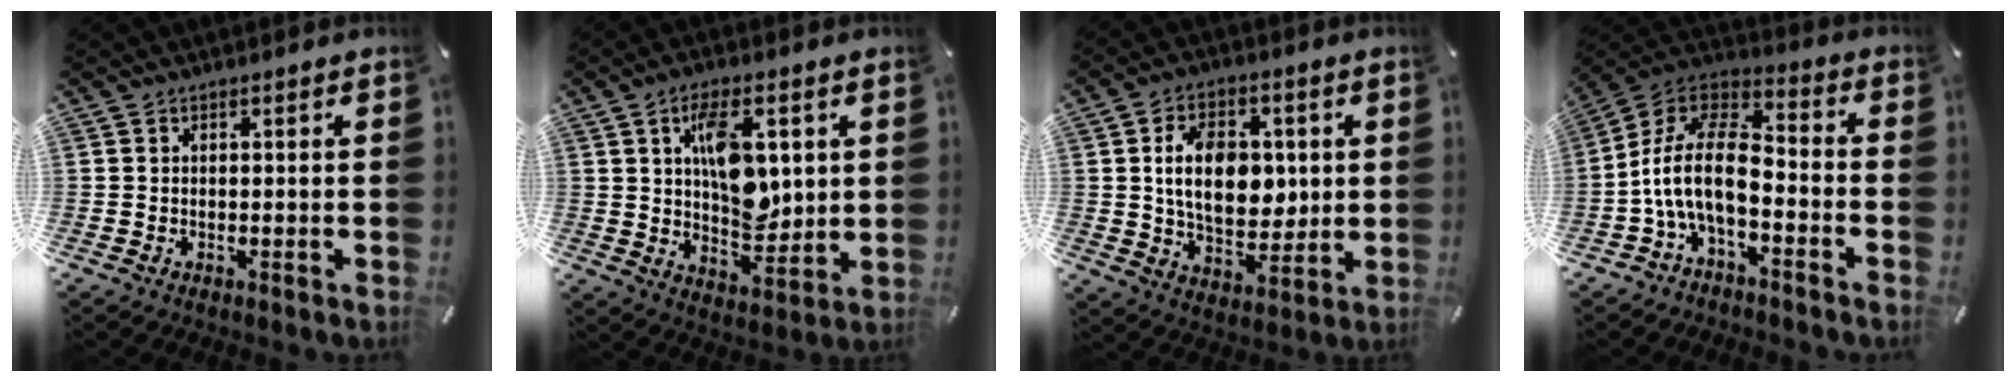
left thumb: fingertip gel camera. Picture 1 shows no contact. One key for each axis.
{"total": 12.5, "fx": 3.7, "fy": 7.4, "fz": 9.3, "tx": -0.153, "ty": -0.010, "tz": 0.063}
{"total": 13.6, "fx": 2.1, "fy": 9.2, "fz": 9.9, "tx": -0.170, "ty": 0.006, "tz": 0.036}
{"total": 13.7, "fx": -4.4, "fy": 6.9, "fz": 10.9, "tx": -0.233, "ty": 0.009, "tz": -0.080}